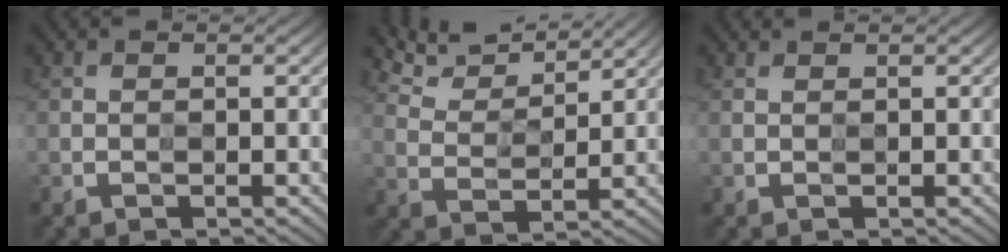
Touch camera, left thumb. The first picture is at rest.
{"total": 6.9, "force": [6.5, 1.5, 1.9], "torque": [-0.055, 0.009, 0.119]}
{"total": 1.0, "force": [0.9, -0.2, 0.0], "torque": [0.003, 0.004, 0.023]}